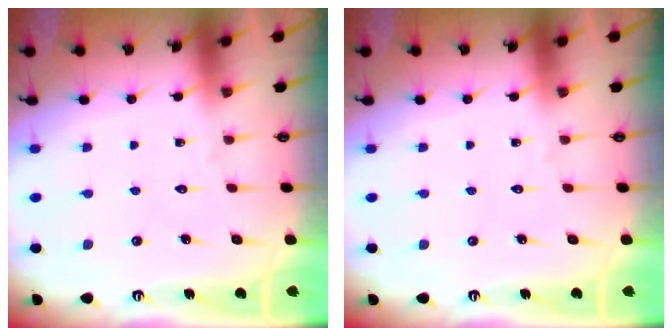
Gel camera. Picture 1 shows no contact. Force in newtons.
{"total": 0.0}